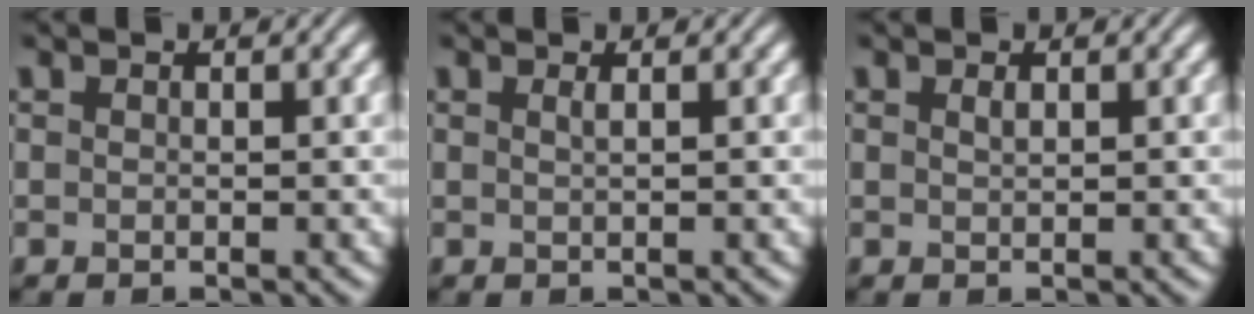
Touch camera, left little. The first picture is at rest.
{"total": 0.8, "force": [0.3, 0.3, 0.6], "torque": [-0.005, 0.002, 0.004]}
{"total": 0.6, "force": [0.4, 0.2, 0.4], "torque": [-0.009, 0.000, 0.008]}